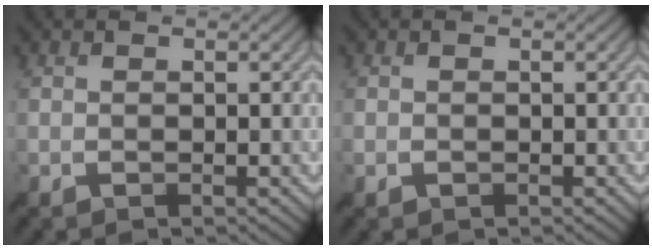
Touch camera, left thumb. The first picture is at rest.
{"total": 0.8, "force": [-0.4, 0.4, 0.5], "torque": [-0.014, -0.003, -0.006]}